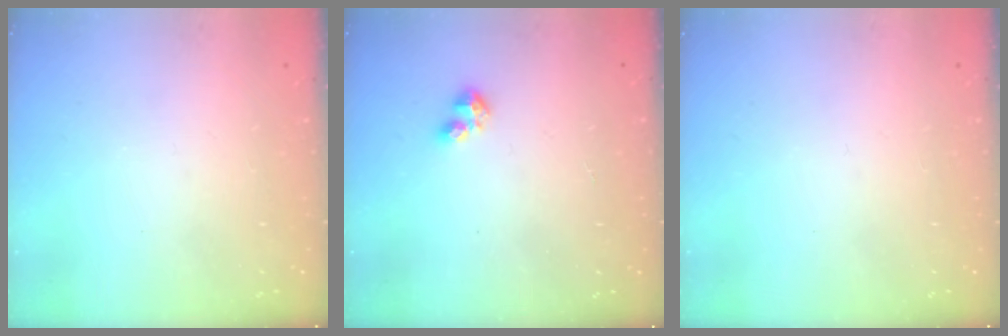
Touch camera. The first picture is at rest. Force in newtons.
{"total": 2.4, "press": 2.4, "slide": 0.5}
{"total": 0.0}